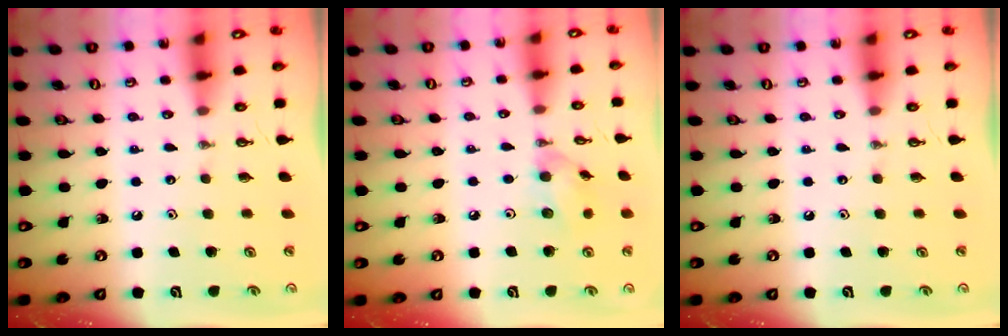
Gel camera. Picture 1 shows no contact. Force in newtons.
{"total": 8.5, "press": 8.4, "slide": 0.4}
{"total": 0.0}